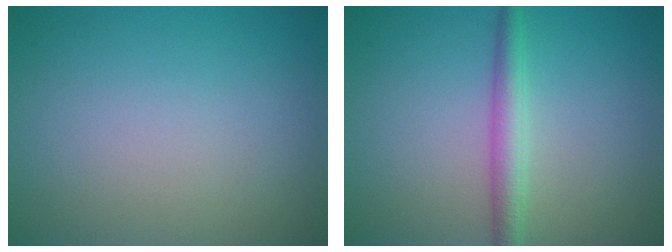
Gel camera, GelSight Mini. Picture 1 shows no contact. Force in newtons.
{"total": 2.8, "press": 2.8, "slide": 0.0}